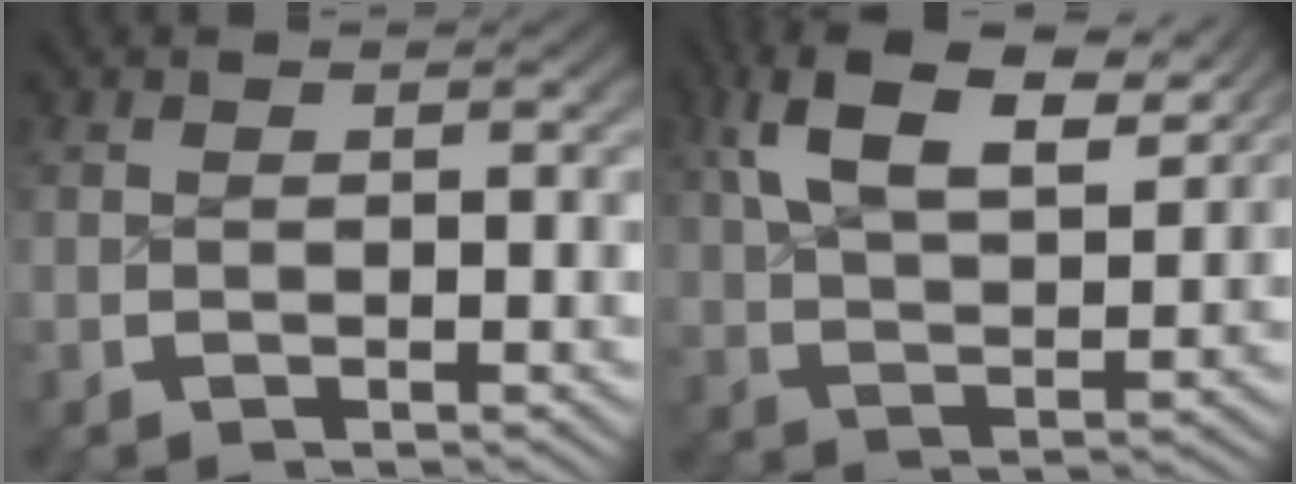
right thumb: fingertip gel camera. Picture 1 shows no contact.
{"total": 7.7, "force": [4.8, 2.9, 5.3], "torque": [-0.099, 0.010, 0.083]}